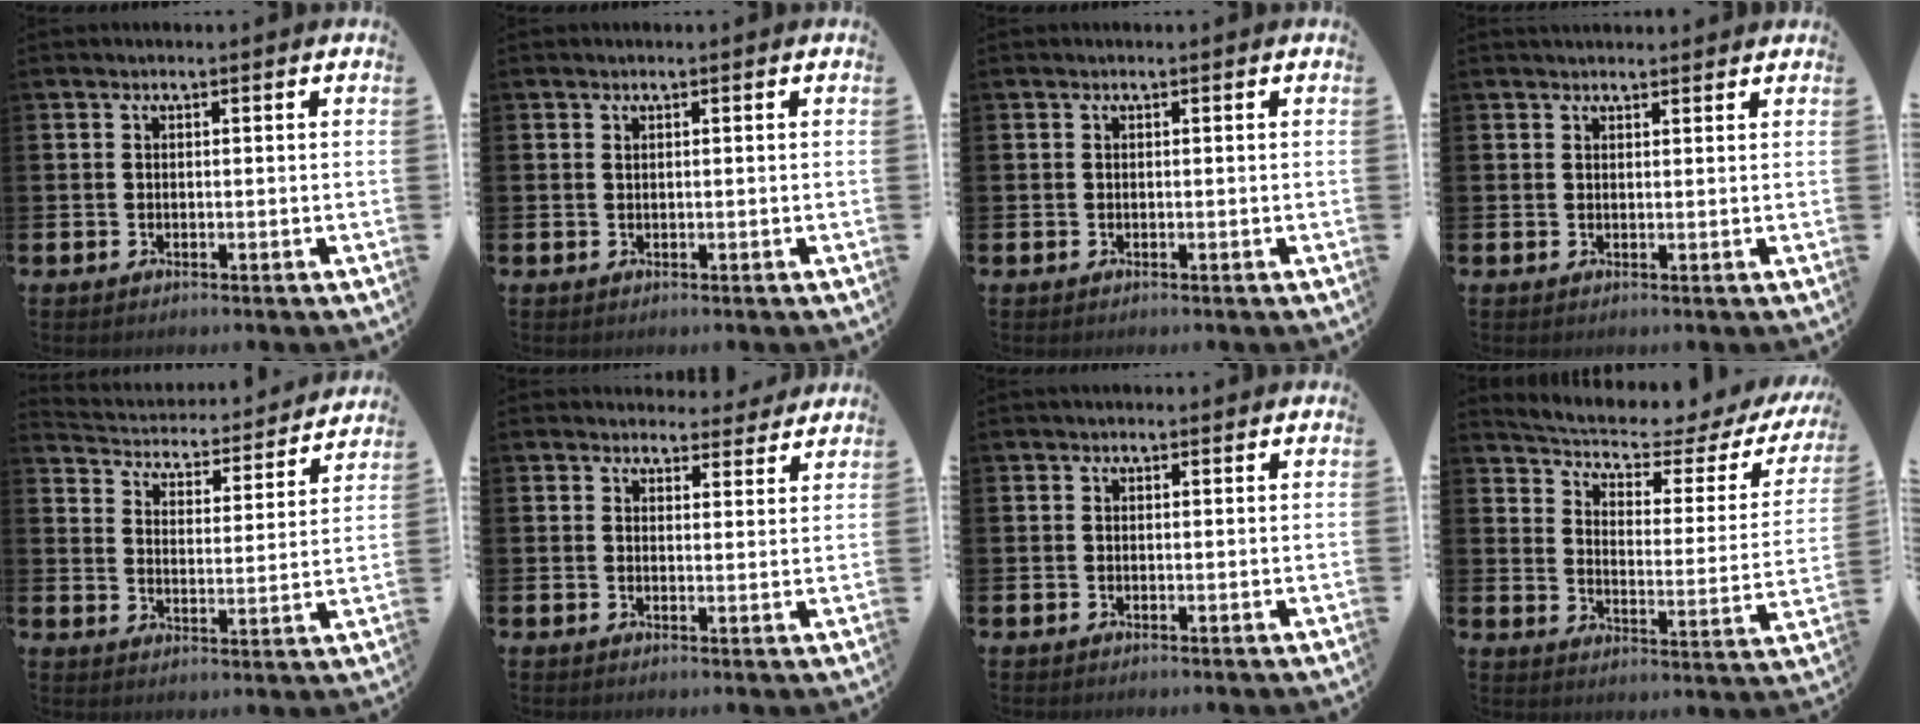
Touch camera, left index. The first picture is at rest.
{"total": 0.5, "force": [0.4, 0.0, 0.3], "torque": [-0.001, -0.001, 0.008]}
{"total": 0.0}
{"total": 1.7, "force": [1.6, 0.5, 0.1], "torque": [0.007, -0.005, 0.028]}
{"total": 4.0, "force": [3.9, 1.1, 0.4], "torque": [-0.034, -0.040, 0.058]}
{"total": 3.7, "force": [3.5, 1.1, 0.0], "torque": [0.004, -0.021, 0.062]}
{"total": 0.6, "force": [0.5, 0.4, 0.1], "torque": [0.009, 0.000, 0.007]}
{"total": 5.1, "force": [4.6, 1.1, 2.1], "torque": [-0.067, -0.036, 0.070]}